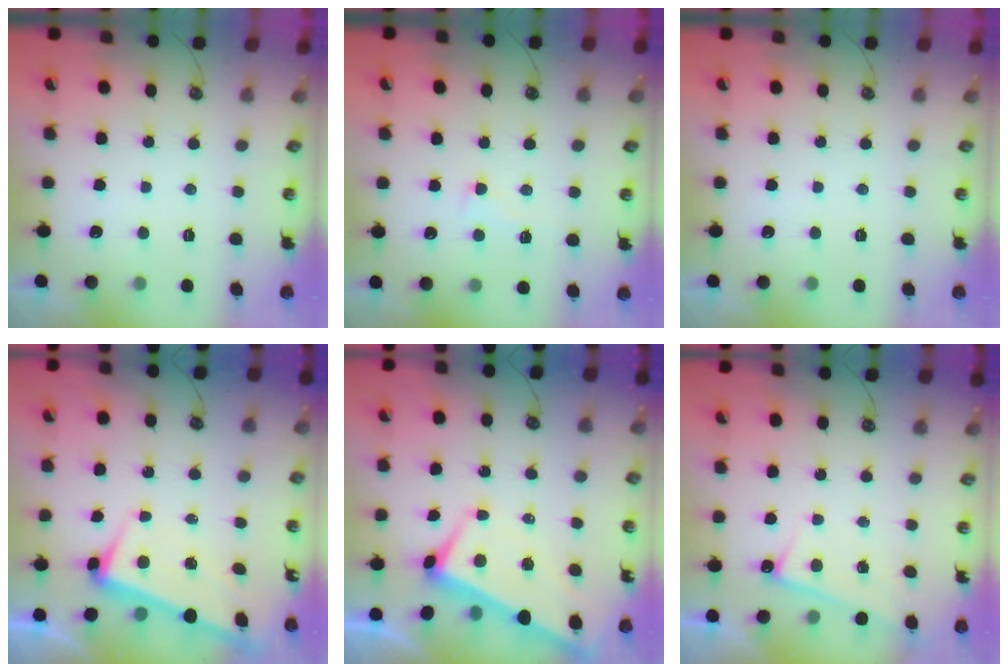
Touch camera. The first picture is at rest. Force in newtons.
{"total": 0.9, "press": 0.6, "slide": 0.7}
{"total": 0.0}
{"total": 3.0, "press": 2.9, "slide": 0.9}
{"total": 1.6, "press": 1.4, "slide": 0.8}
{"total": 1.8, "press": 1.8, "slide": 0.3}